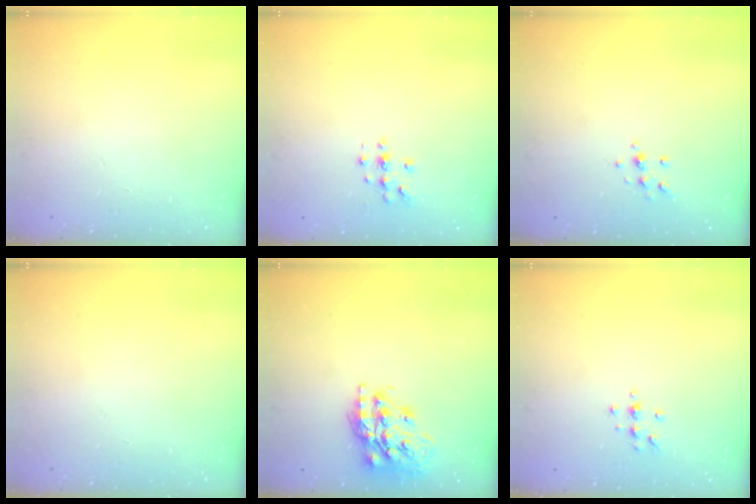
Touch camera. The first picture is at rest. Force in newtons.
{"total": 3.6, "press": 3.6, "slide": 0.5}
{"total": 6.2, "press": 6.2, "slide": 0.8}
{"total": 0.0}
{"total": 16.6, "press": 16.5, "slide": 1.1}
{"total": 5.6, "press": 5.5, "slide": 0.7}